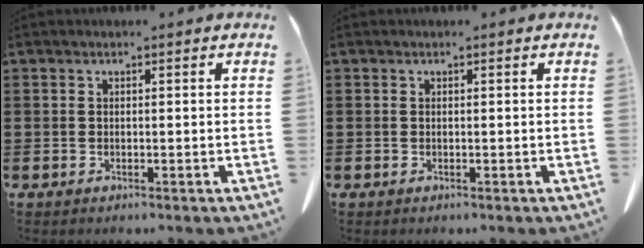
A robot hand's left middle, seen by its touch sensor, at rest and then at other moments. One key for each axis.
{"total": 0.0}